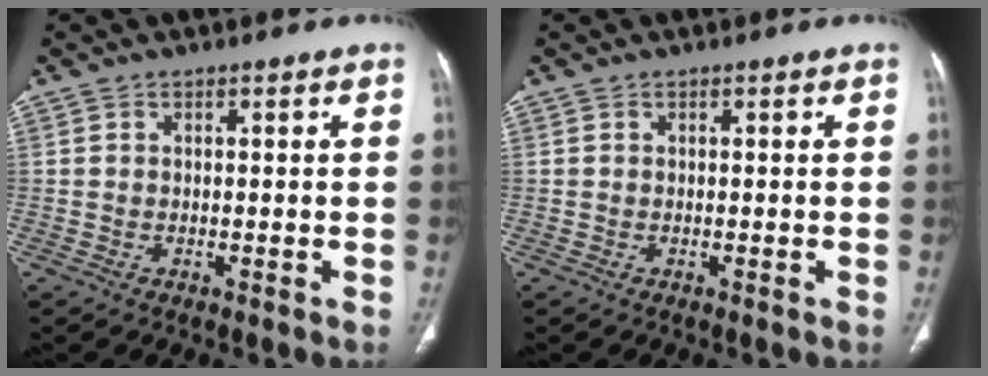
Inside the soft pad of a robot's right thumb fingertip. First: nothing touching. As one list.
[{"total": 0.0}]